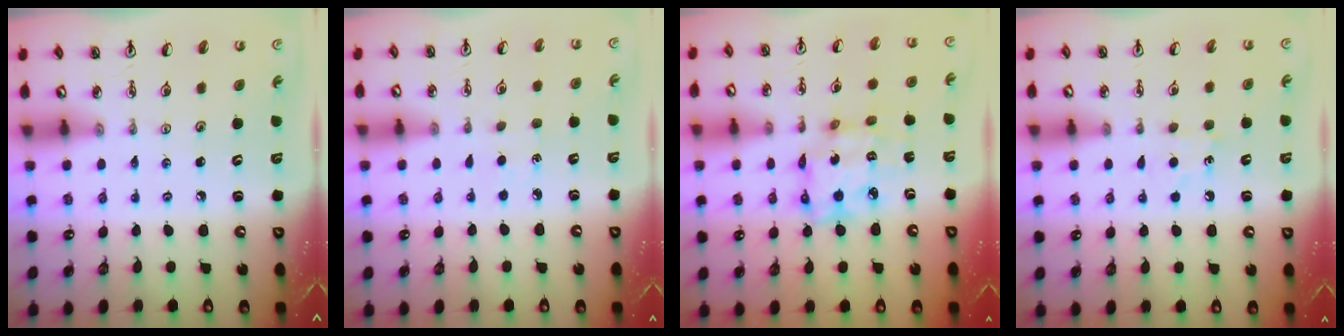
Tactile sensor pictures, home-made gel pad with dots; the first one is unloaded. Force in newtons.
{"total": 2.4, "press": 2.4, "slide": 0.3}
{"total": 12.0, "press": 12.0, "slide": 1.1}
{"total": 5.0, "press": 5.0, "slide": 0.7}